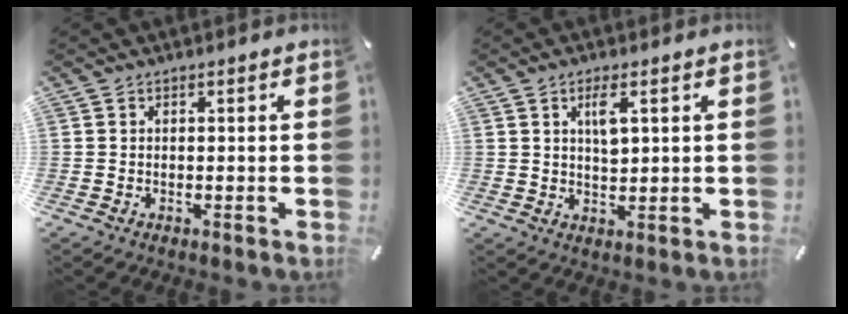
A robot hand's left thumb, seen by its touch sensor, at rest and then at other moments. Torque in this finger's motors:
{"motor_torque": [-0.10, -0.16, 0.29, 0.09, 0.07]}